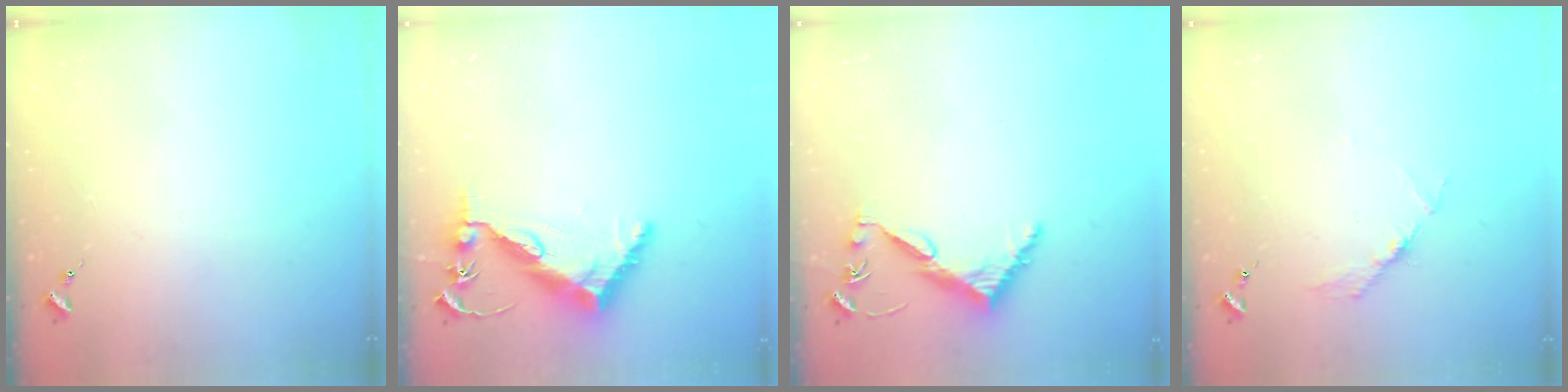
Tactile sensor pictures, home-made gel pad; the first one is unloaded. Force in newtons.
{"total": 12.8, "press": 12.8, "slide": 0.8}
{"total": 6.2, "press": 6.2, "slide": 0.5}
{"total": 3.6, "press": 3.6, "slide": 0.4}